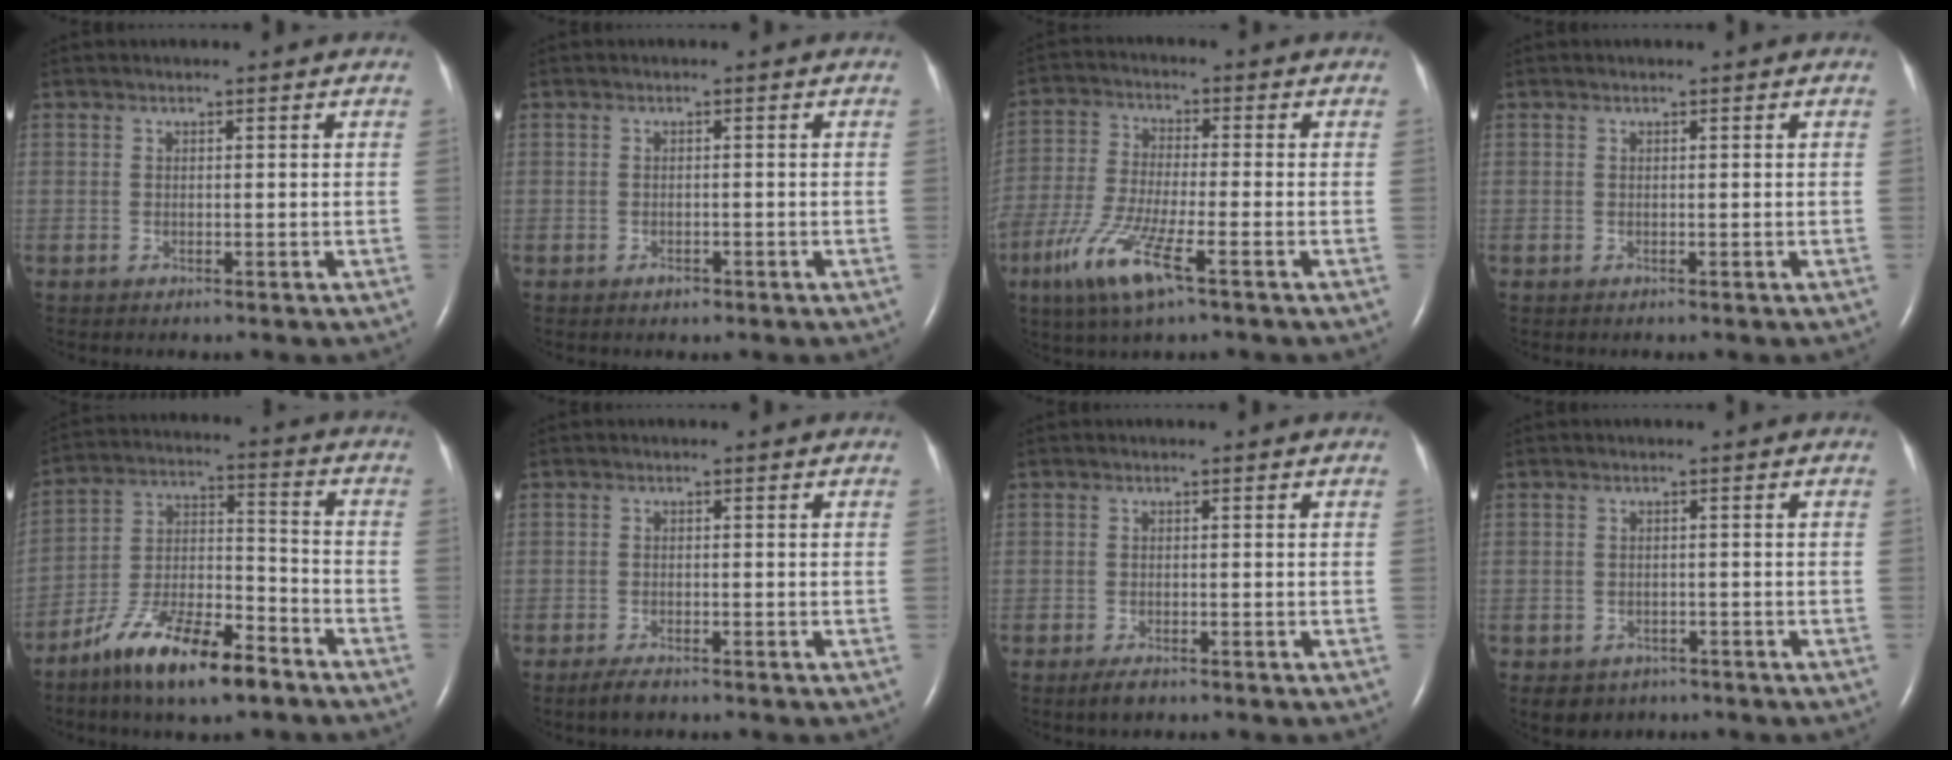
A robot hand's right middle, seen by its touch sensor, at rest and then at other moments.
{"total": 1.1, "force": [-0.8, 0.5, 0.5], "torque": [-0.011, 0.000, -0.008]}
{"total": 10.3, "force": [-5.4, 1.6, 8.6], "torque": [-0.189, -0.022, -0.103]}
{"total": 0.0}
{"total": 14.6, "force": [-10.0, 3.7, 9.9], "torque": [-0.189, 0.002, -0.178]}
{"total": 2.4, "force": [-1.9, 0.7, 1.3], "torque": [-0.037, -0.006, -0.031]}
{"total": 2.0, "force": [-1.4, 0.6, 1.2], "torque": [-0.032, -0.005, -0.022]}
{"total": 4.0, "force": [-2.8, 2.8, 0.5], "torque": [-0.008, 0.005, -0.037]}